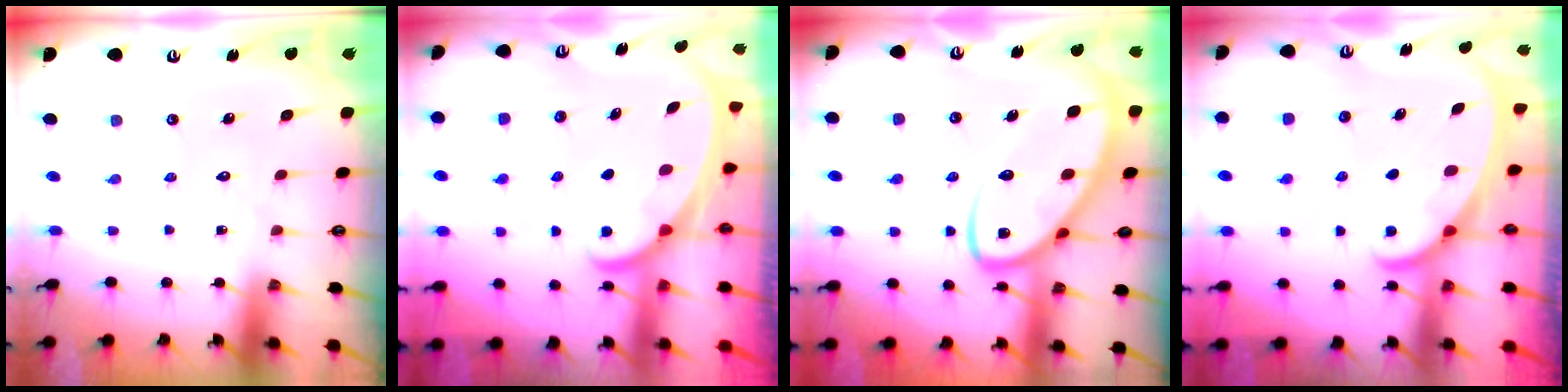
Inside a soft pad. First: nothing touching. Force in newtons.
{"total": 2.4, "press": 2.4, "slide": 0.3}
{"total": 15.9, "press": 15.8, "slide": 1.4}
{"total": 2.1, "press": 2.1, "slide": 0.1}